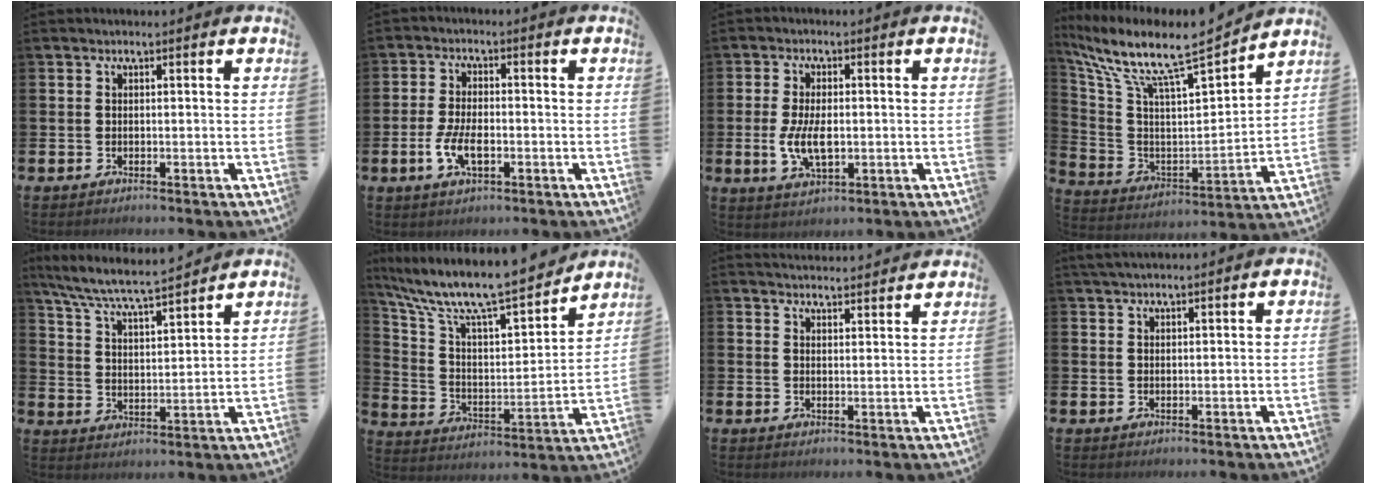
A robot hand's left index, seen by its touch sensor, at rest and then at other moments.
{"total": 4.6, "force": [-1.3, 2.2, 3.9], "torque": [-0.076, 0.000, -0.026]}
{"total": 5.6, "force": [-0.5, 2.9, 4.8], "torque": [-0.098, 0.000, -0.011]}
{"total": 9.4, "force": [7.9, 1.3, 5.0], "torque": [-0.135, -0.065, 0.125]}
{"total": 6.9, "force": [6.5, 0.2, 2.2], "torque": [-0.071, -0.045, 0.110]}
{"total": 11.1, "force": [9.9, 2.1, 4.6], "torque": [-0.129, -0.073, 0.164]}
{"total": 3.6, "force": [3.6, 0.1, -0.2], "torque": [-0.001, -0.025, 0.064]}
{"total": 3.2, "force": [3.1, 0.5, 0.9], "torque": [-0.021, -0.006, 0.056]}